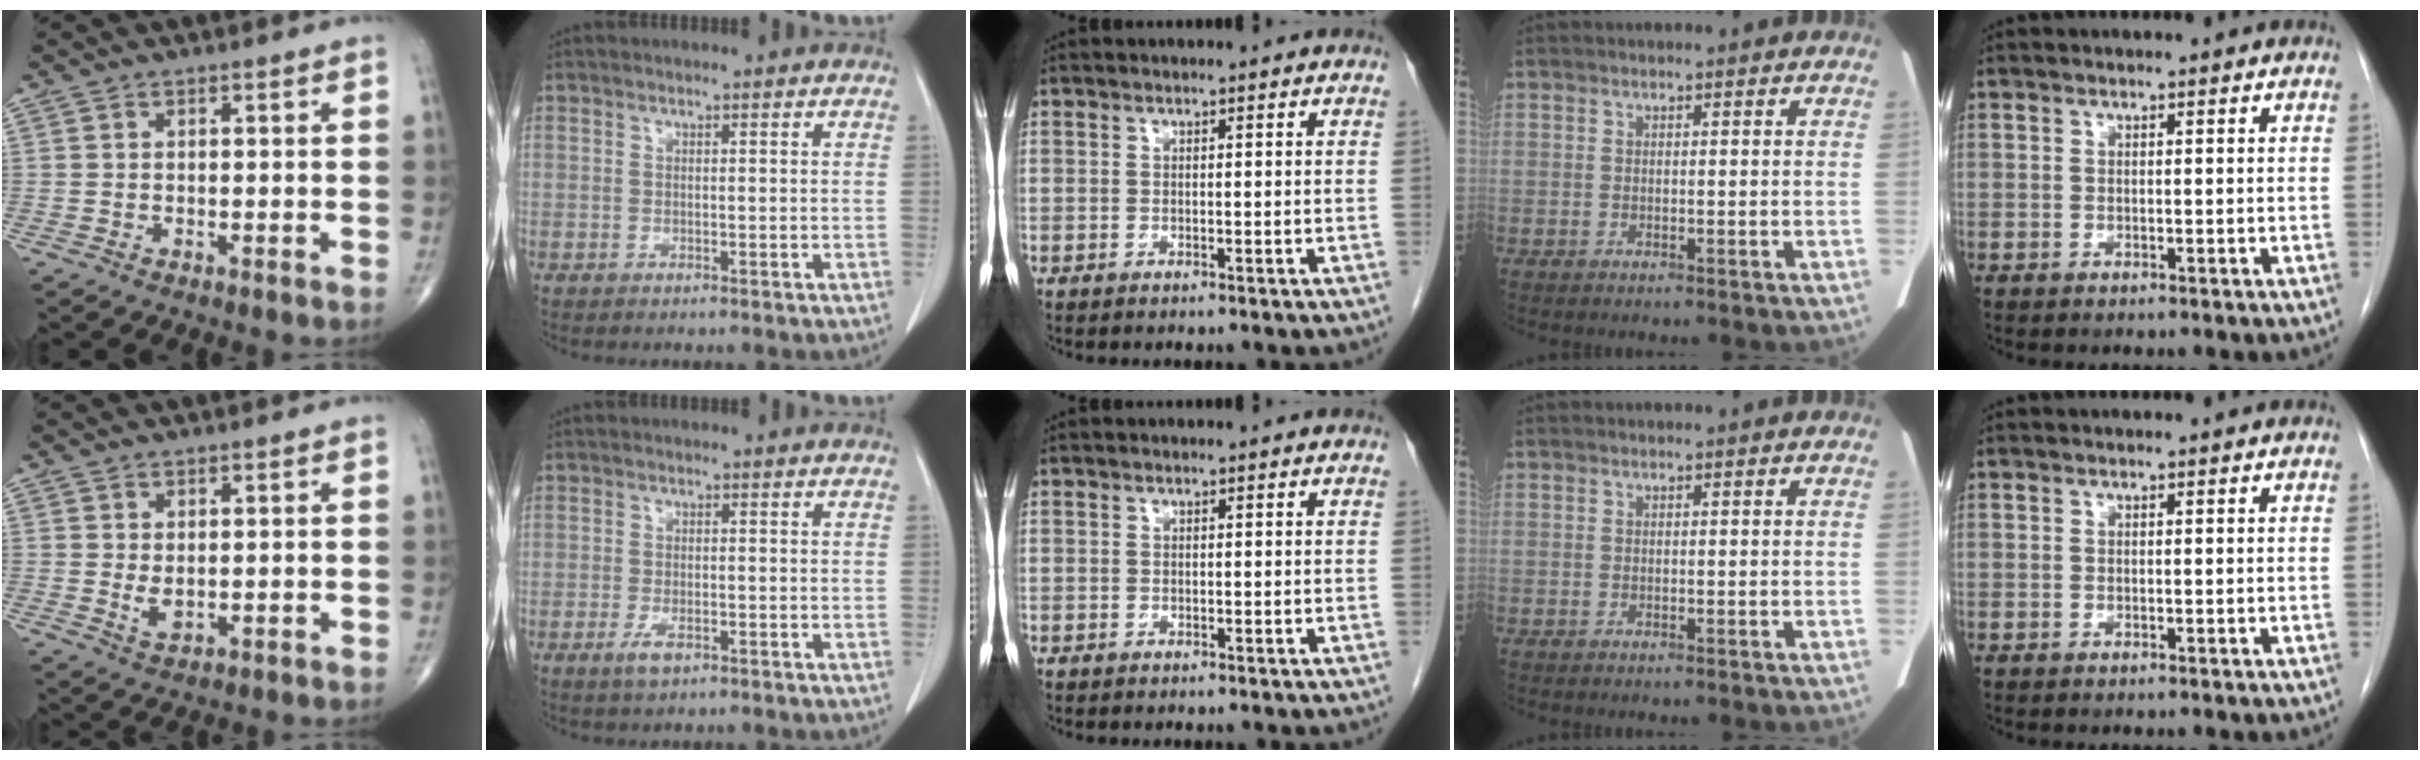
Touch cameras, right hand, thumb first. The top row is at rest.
{"thumb": {"total": 2.4, "force": [0.2, 1.4, 2.0], "torque": [-0.033, -0.008, 0.011]}, "index": {"total": 2.6, "force": [-1.4, 0.9, 2.0], "torque": [-0.040, -0.001, -0.024]}}